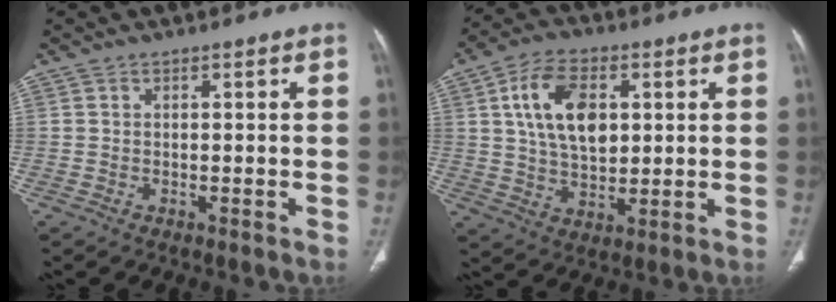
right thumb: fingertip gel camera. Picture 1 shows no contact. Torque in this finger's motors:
{"motor_torque": [1.56, 1.78, 0.62, -0.39, 0.38]}